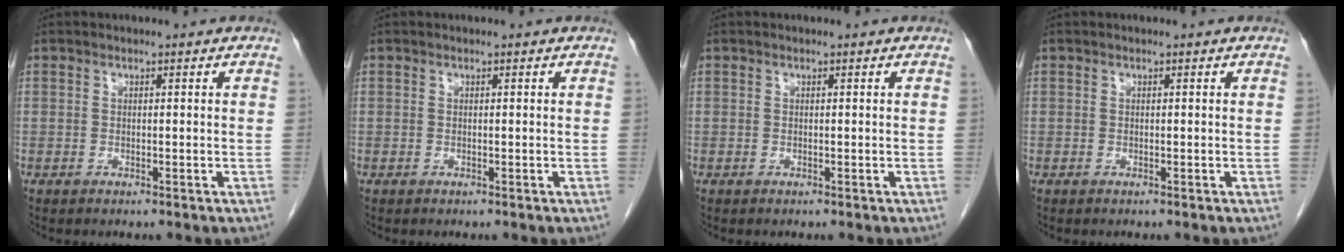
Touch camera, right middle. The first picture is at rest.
{"total": 0.0}
{"total": 0.0}
{"total": 0.0}